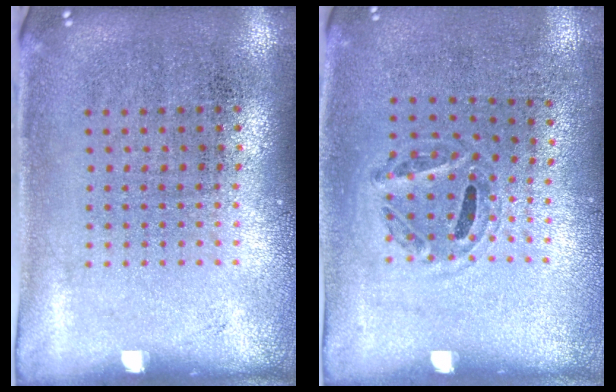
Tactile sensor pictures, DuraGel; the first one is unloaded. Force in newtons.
{"total": 1.0, "press": 0.7, "slide": 0.8}